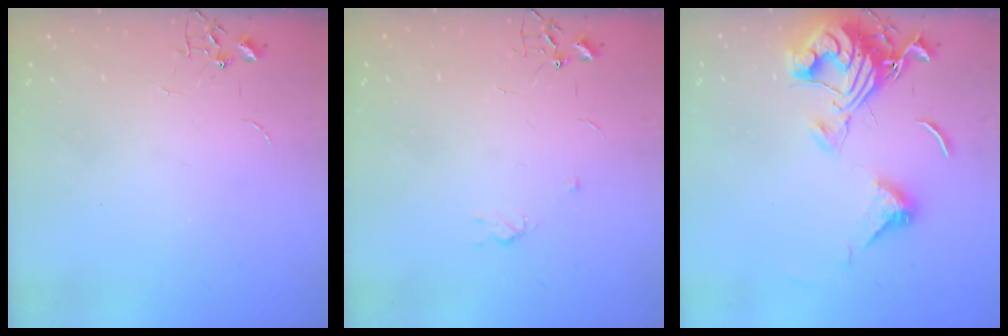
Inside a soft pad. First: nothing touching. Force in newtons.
{"total": 3.1, "press": 3.0, "slide": 0.5}
{"total": 14.7, "press": 14.6, "slide": 1.5}